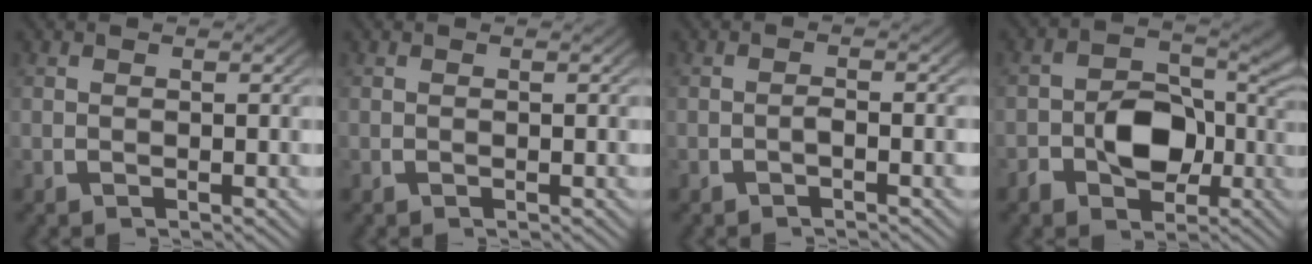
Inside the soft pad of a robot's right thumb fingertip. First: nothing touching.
{"total": 0.0}
{"total": 1.0, "force": [-0.7, 0.1, 0.7], "torque": [-0.016, 0.000, -0.012]}
{"total": 7.0, "force": [-1.1, 5.0, 4.8], "torque": [-0.070, -0.019, -0.016]}